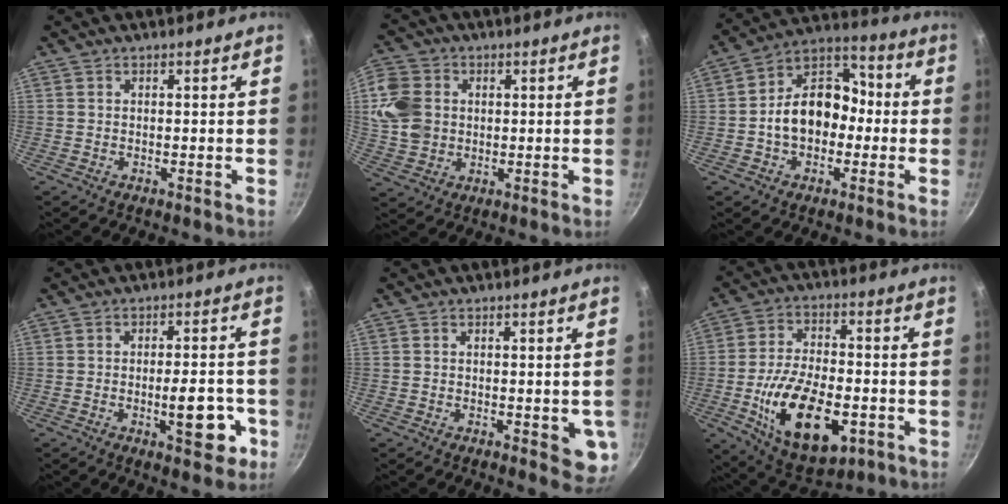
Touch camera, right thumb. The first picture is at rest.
{"total": 10.3, "force": [1.4, 8.6, 5.5], "torque": [-0.086, -0.003, 0.024]}
{"total": 14.4, "force": [-1.6, 10.6, 9.5], "torque": [-0.105, 0.050, -0.042]}
{"total": 9.4, "force": [-3.1, 3.8, 8.1], "torque": [-0.081, 0.016, -0.040]}
{"total": 6.2, "force": [-1.4, 2.5, 5.5], "torque": [-0.046, -0.004, -0.017]}
{"total": 19.8, "force": [-5.7, 10.5, 15.8], "torque": [-0.258, 0.015, -0.087]}